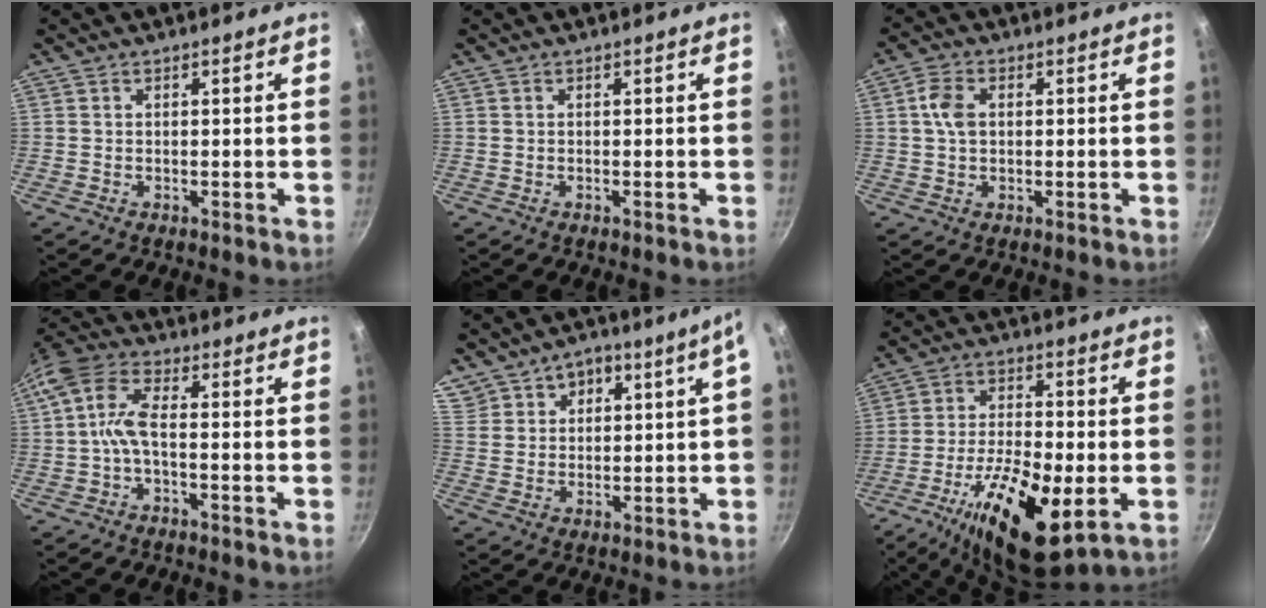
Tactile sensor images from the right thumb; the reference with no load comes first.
{"total": 0.0}
{"total": 4.9, "force": [0.8, 3.2, 3.6], "torque": [-0.066, 0.008, 0.011]}
{"total": 7.8, "force": [-1.0, 3.7, 6.8], "torque": [-0.157, 0.033, -0.035]}
{"total": 10.1, "force": [6.0, 4.8, 6.5], "torque": [-0.092, 0.021, 0.127]}
{"total": 18.1, "force": [-6.3, 6.6, 15.6], "torque": [-0.278, 0.011, -0.108]}